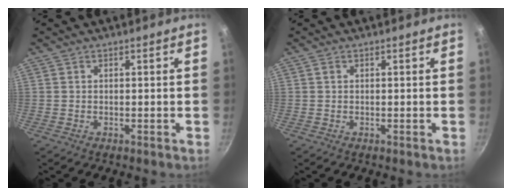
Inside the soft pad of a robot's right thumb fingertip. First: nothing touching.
{"total": 0.5, "force": [0.1, 0.4, 0.3], "torque": [-0.005, 0.002, 0.001]}